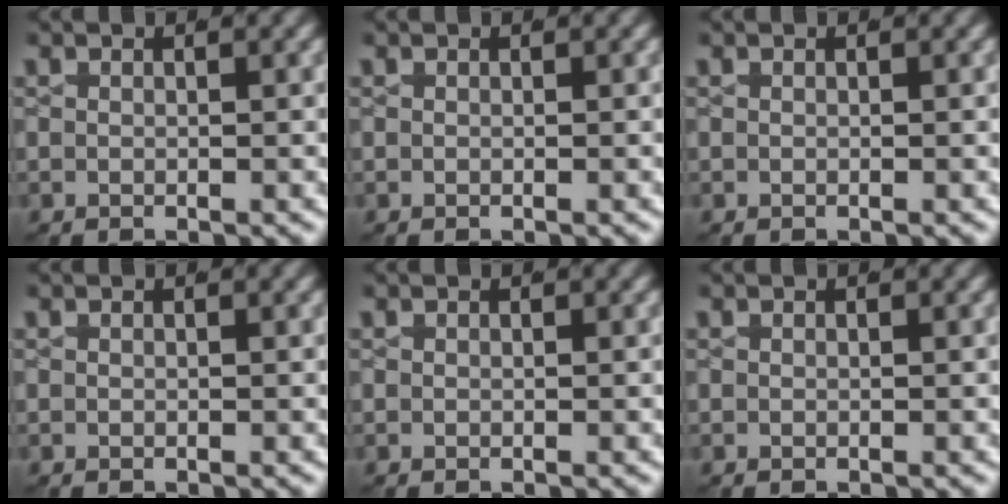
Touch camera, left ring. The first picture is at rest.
{"total": 0.0}
{"total": 0.0}
{"total": 0.0}
{"total": 0.0}
{"total": 0.0}